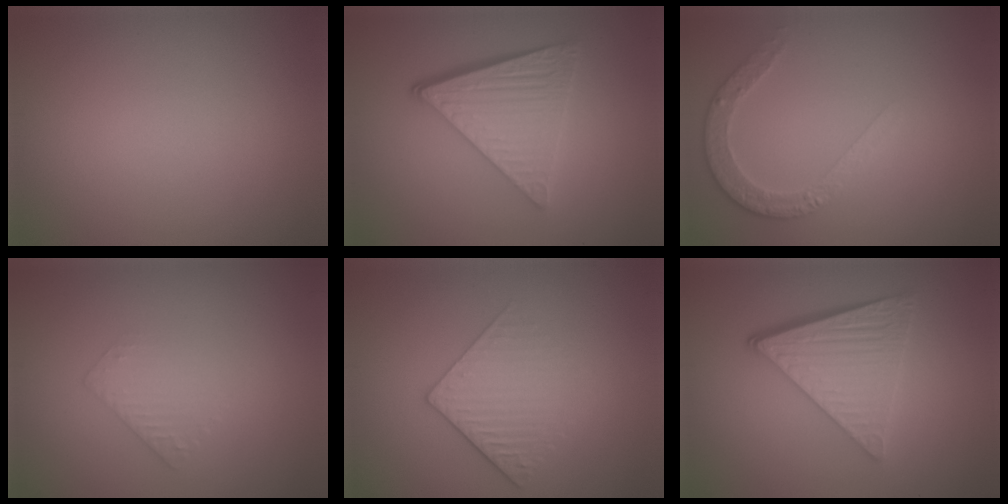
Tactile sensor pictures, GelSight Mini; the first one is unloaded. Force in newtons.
{"total": 6.1, "press": 4.1, "slide": 4.4}
{"total": 2.6, "press": 2.5, "slide": 0.8}
{"total": 1.6, "press": 1.6, "slide": 0.4}
{"total": 3.0, "press": 2.7, "slide": 1.3}
{"total": 6.1, "press": 4.1, "slide": 4.4}